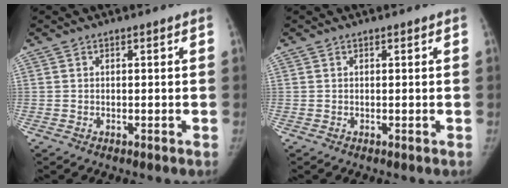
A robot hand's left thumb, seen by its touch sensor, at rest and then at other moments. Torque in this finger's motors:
{"motor_torque": [-0.16, -0.08, -0.54, 0.20, 0.00]}